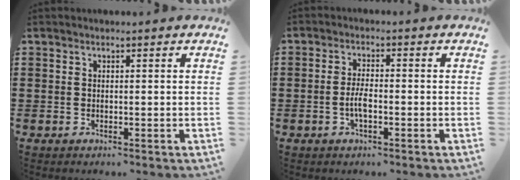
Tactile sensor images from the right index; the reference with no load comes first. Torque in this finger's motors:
{"motor_torque": [2.14, 0.00, 0.10, 0.03]}